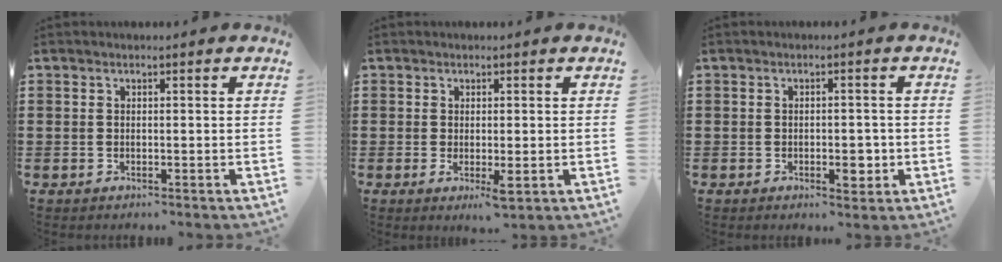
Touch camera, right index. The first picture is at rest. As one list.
[{"total": 3.2, "force": [-0.6, 0.7, 3.1], "torque": [-0.066, -0.009, -0.013]}, {"total": 3.5, "force": [-1.0, 1.4, 3.0], "torque": [-0.050, 0.003, -0.018]}]